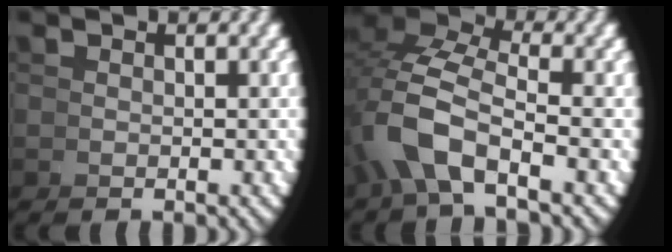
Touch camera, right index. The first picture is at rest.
{"total": 5.9, "force": [0.7, 3.7, 4.5], "torque": [-0.117, -0.008, 0.011]}